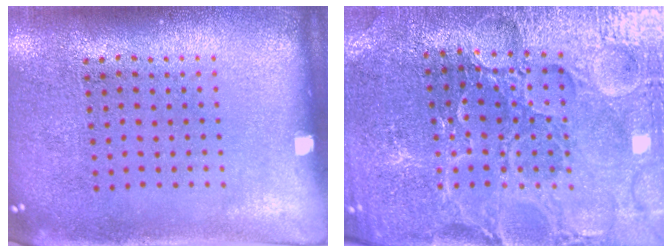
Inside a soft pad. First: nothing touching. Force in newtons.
{"total": 3.8, "press": 3.7, "slide": 0.6}